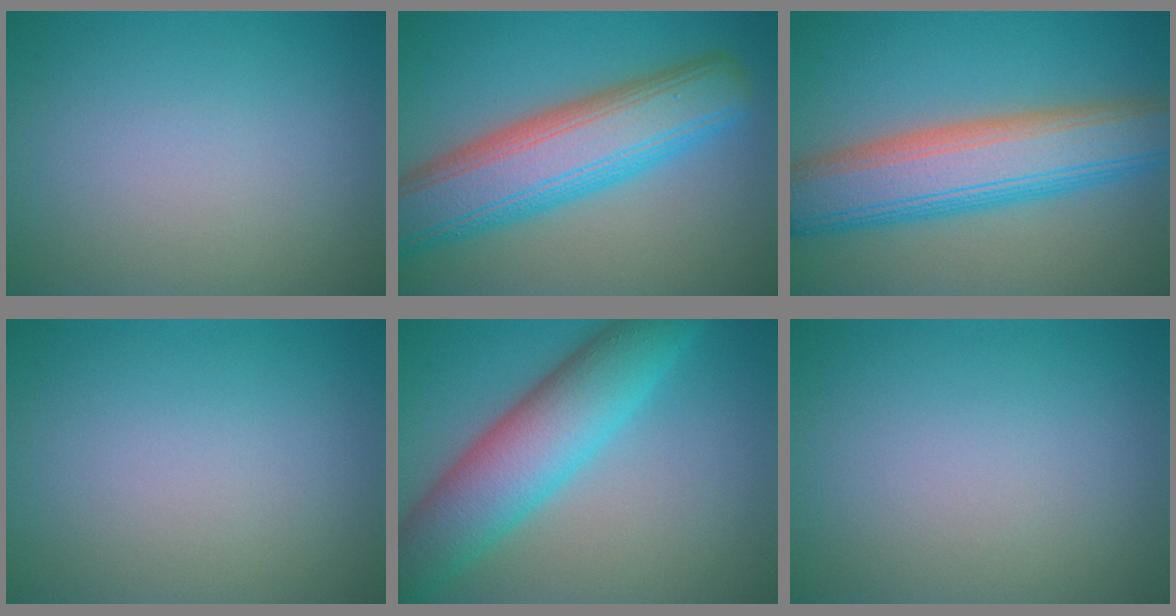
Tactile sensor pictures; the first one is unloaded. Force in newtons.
{"total": 10.2, "press": 10.2, "slide": 0.6}
{"total": 9.6, "press": 9.5, "slide": 0.4}
{"total": 0.0}
{"total": 8.8, "press": 8.8, "slide": 0.2}
{"total": 0.0}